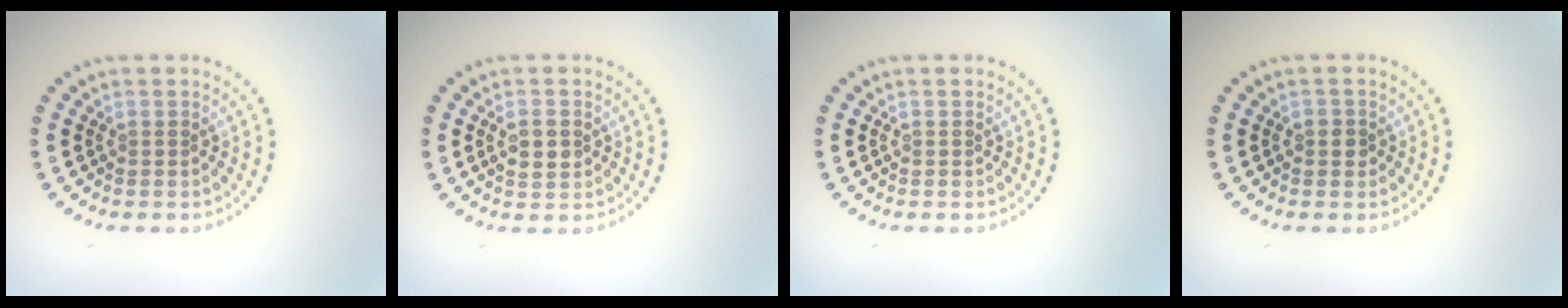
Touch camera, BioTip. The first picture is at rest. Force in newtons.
{"total": 2.0, "press": 1.9, "slide": 0.3}
{"total": 0.0}
{"total": 1.1, "press": 1.1, "slide": 0.4}